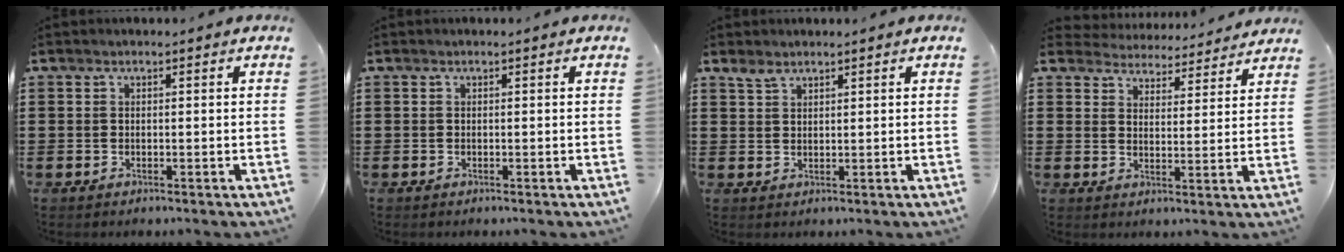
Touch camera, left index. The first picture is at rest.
{"total": 0.0}
{"total": 2.1, "force": [1.7, 0.9, 0.8], "torque": [-0.019, 0.000, 0.034]}
{"total": 4.1, "force": [4.0, 0.4, -0.6], "torque": [-0.013, -0.030, 0.068]}